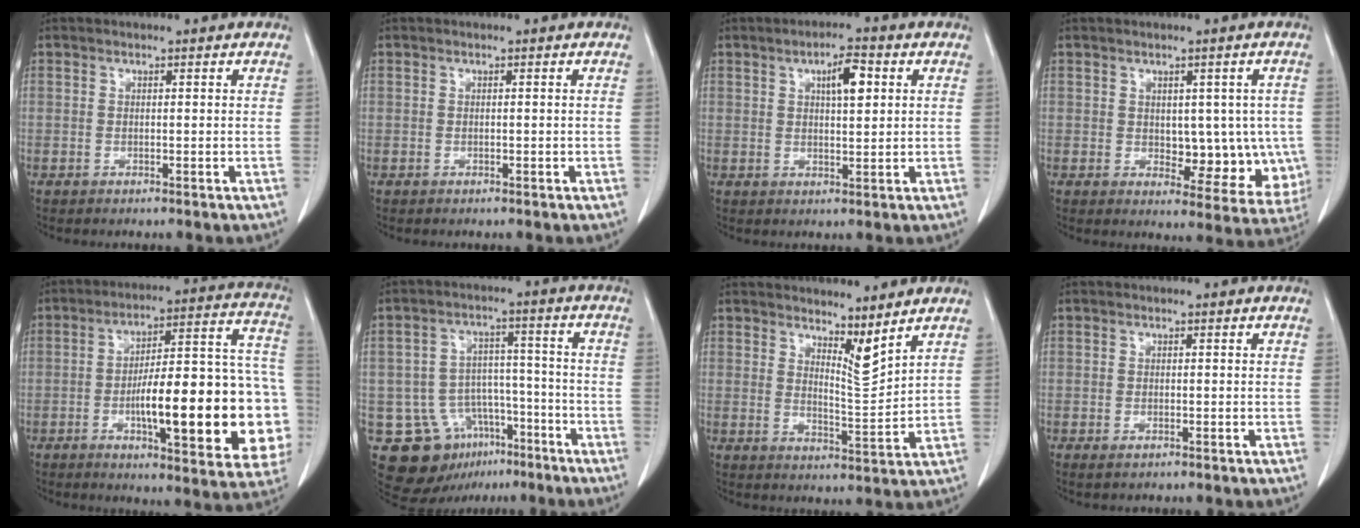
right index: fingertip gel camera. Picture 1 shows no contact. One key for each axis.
{"total": 0.0}
{"total": 5.1, "fx": 1.9, "fy": 1.4, "fz": 4.5, "tx": -0.075, "ty": 0.005, "tz": 0.030}
{"total": 9.0, "fx": -0.3, "fy": 5.2, "fz": 7.4, "tx": -0.070, "ty": 0.002, "tz": 0.011}
{"total": 24.8, "fx": -5.8, "fy": 5.3, "fz": 23.5, "tx": -0.254, "ty": 0.027, "tz": -0.069}
{"total": 12.6, "fx": -6.9, "fy": 9.4, "fz": 4.9, "tx": -0.080, "ty": 0.038, "tz": -0.097}
{"total": 5.1, "fx": 4.3, "fy": 0.4, "fz": 2.7, "tx": -0.045, "ty": -0.022, "tz": 0.076}
{"total": 0.8, "fx": -0.5, "fy": 0.4, "fz": 0.5, "tx": -0.007, "ty": -0.001, "tz": -0.006}